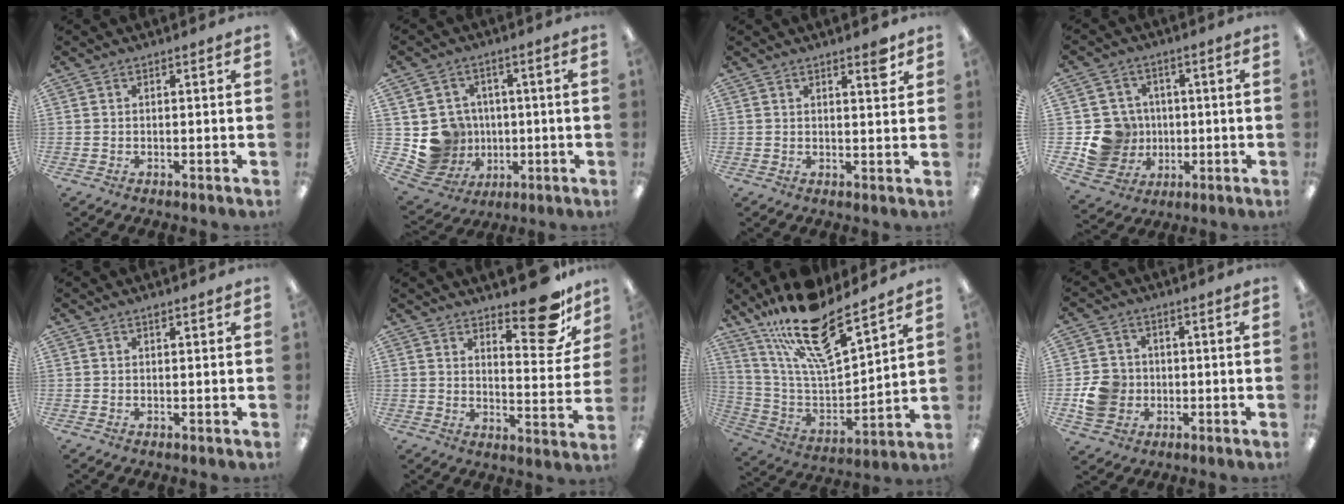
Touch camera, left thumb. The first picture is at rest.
{"total": 9.9, "force": [-0.2, 9.8, 1.6], "torque": [-0.063, 0.001, 0.014]}
{"total": 3.1, "force": [2.4, 0.5, 2.0], "torque": [-0.021, -0.014, 0.036]}
{"total": 10.8, "force": [-1.0, 10.5, 2.5], "torque": [-0.063, 0.015, -0.001]}
{"total": 0.9, "force": [0.8, 0.1, 0.5], "torque": [-0.003, -0.003, 0.012]}
{"total": 14.1, "force": [10.2, 5.0, 8.4], "torque": [-0.094, -0.073, 0.167]}
{"total": 20.5, "force": [15.5, 6.4, 11.9], "torque": [-0.209, -0.104, 0.267]}
{"total": 7.9, "force": [-1.1, 7.3, 2.8], "torque": [-0.062, 0.015, -0.018]}